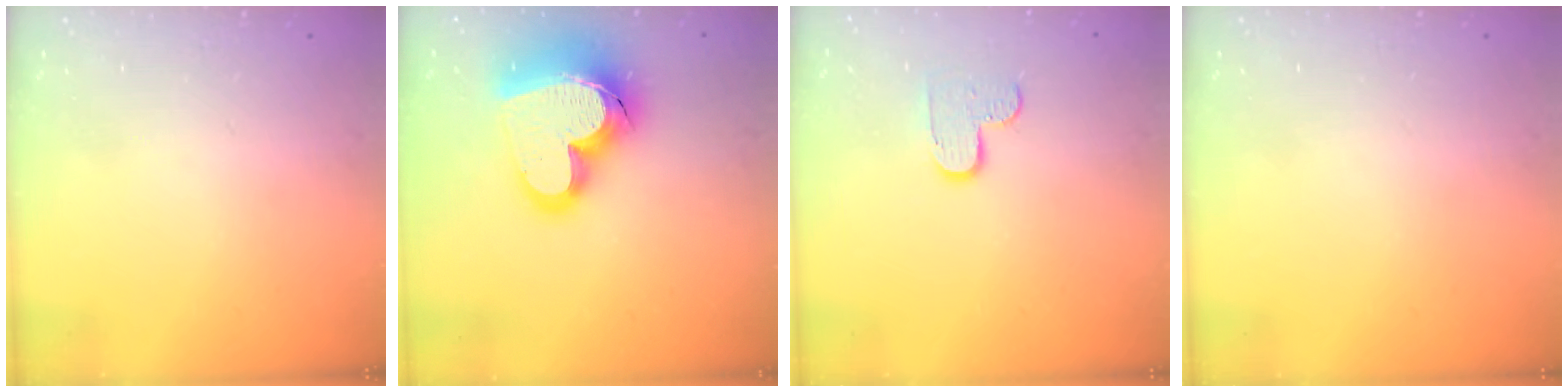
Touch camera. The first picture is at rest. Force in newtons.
{"total": 23.0, "press": 22.9, "slide": 2.3}
{"total": 6.2, "press": 6.2, "slide": 0.3}
{"total": 0.0}